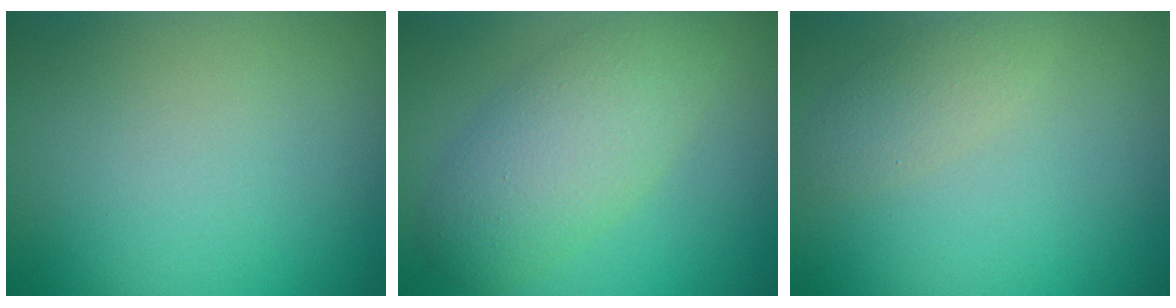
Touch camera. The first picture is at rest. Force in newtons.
{"total": 5.5, "press": 5.4, "slide": 0.6}
{"total": 1.9, "press": 1.9, "slide": 0.1}